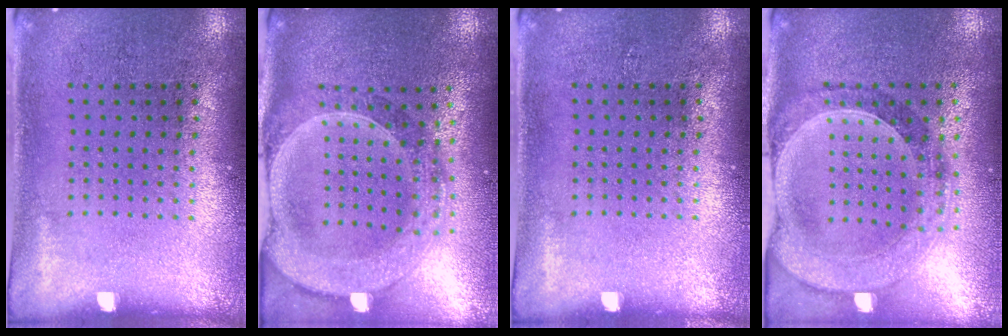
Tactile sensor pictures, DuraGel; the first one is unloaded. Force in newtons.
{"total": 2.8, "press": 2.4, "slide": 1.3}
{"total": 0.0}
{"total": 1.5, "press": 1.4, "slide": 0.4}